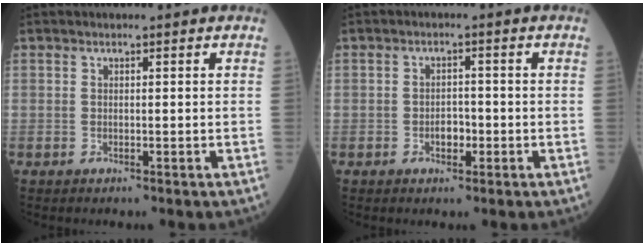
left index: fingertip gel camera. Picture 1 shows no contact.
{"total": 2.4, "force": [-1.0, 1.4, 1.7], "torque": [-0.024, 0.004, -0.016]}